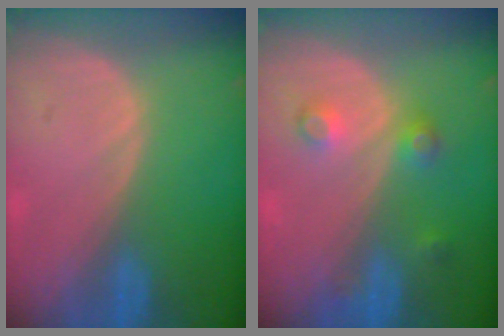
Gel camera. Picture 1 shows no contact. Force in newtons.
{"total": 3.8, "press": 3.4, "slide": 1.7}